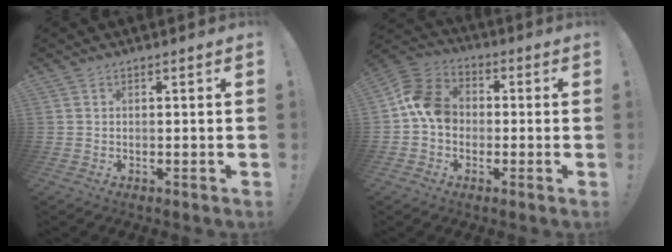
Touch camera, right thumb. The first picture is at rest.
{"total": 11.5, "force": [-0.7, 9.3, 6.8], "torque": [-0.108, 0.020, -0.011]}